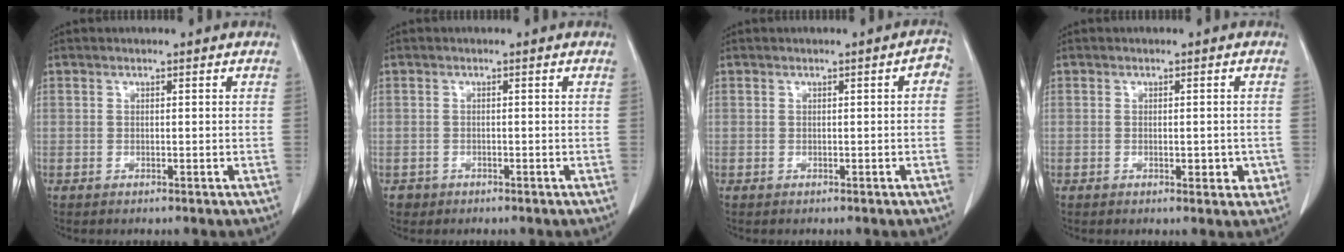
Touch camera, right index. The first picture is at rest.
{"total": 1.2, "force": [-0.6, 1.0, -0.2], "torque": [-0.004, 0.005, -0.007]}
{"total": 1.5, "force": [-0.2, 0.4, 1.4], "torque": [-0.010, 0.004, -0.003]}
{"total": 2.6, "force": [-0.6, 1.4, 2.1], "torque": [-0.019, 0.001, -0.001]}